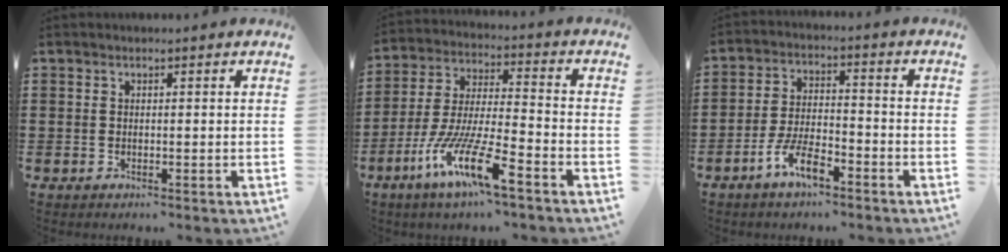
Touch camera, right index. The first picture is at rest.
{"total": 12.4, "force": [-8.3, 1.5, 9.1], "torque": [-0.202, -0.002, -0.164]}
{"total": 6.6, "force": [-4.2, 2.1, 4.6], "torque": [-0.102, 0.002, -0.081]}